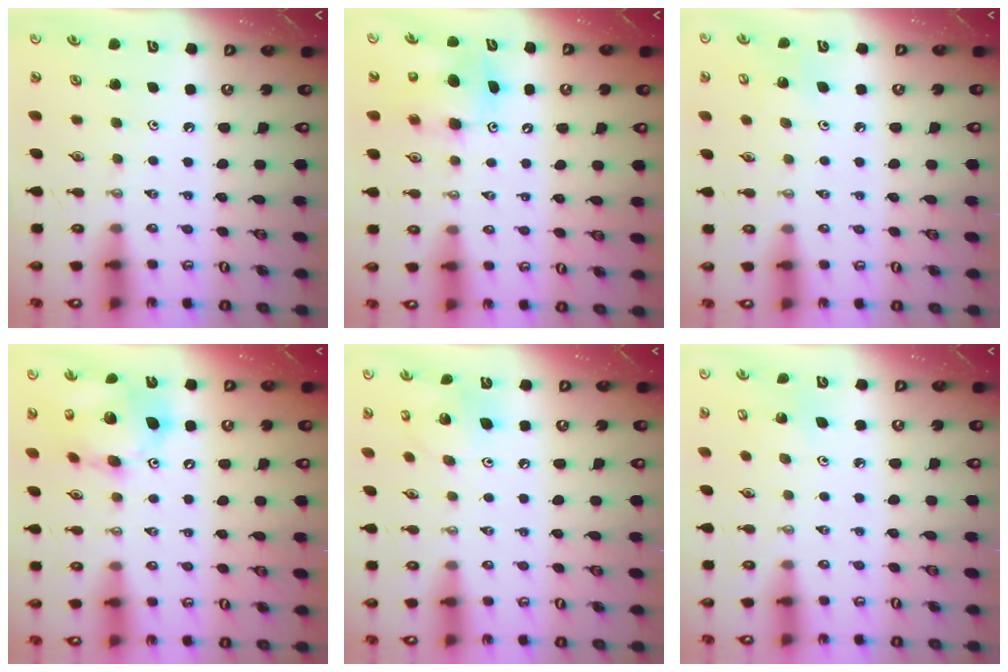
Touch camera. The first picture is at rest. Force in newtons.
{"total": 8.0, "press": 7.9, "slide": 1.2}
{"total": 4.9, "press": 4.8, "slide": 0.4}
{"total": 16.0, "press": 15.7, "slide": 3.1}
{"total": 12.4, "press": 12.0, "slide": 3.1}
{"total": 3.0, "press": 2.9, "slide": 0.5}